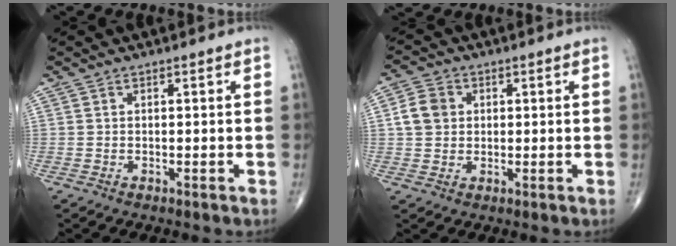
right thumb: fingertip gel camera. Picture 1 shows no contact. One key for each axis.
{"total": 5.4, "fx": 0.9, "fy": 4.5, "fz": 2.8, "tx": -0.043, "ty": 0.005, "tz": 0.013}